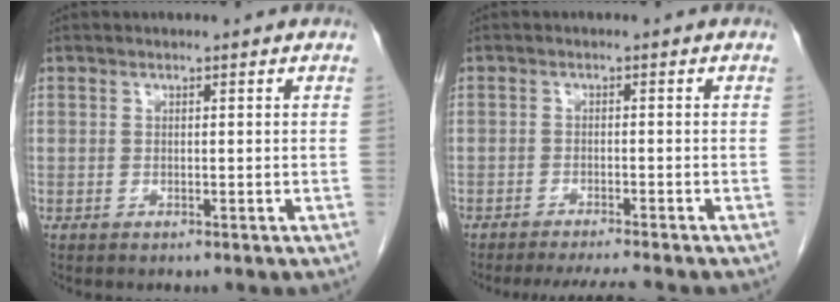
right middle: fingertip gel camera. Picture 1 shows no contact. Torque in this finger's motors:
{"motor_torque": [0.44, -0.42, 0.05, 0.06]}